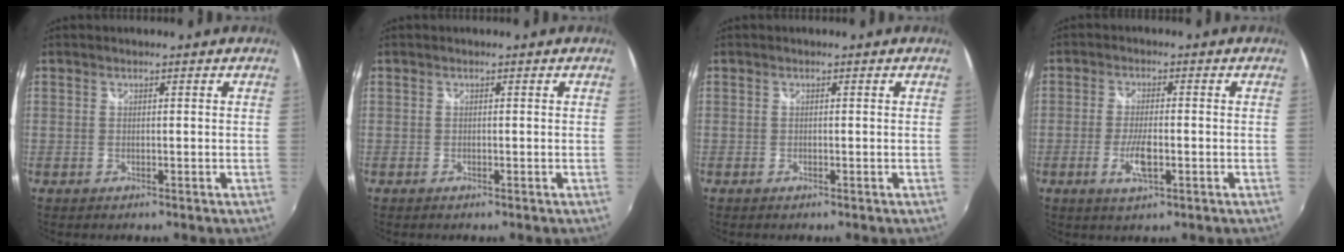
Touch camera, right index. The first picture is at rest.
{"total": 0.0}
{"total": 0.0}
{"total": 5.1, "force": [-1.7, 1.2, 4.6], "torque": [-0.098, -0.005, -0.031]}